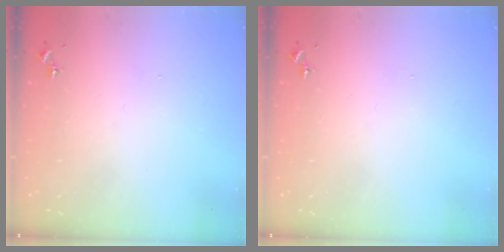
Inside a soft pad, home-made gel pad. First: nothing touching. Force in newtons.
{"total": 0.0}